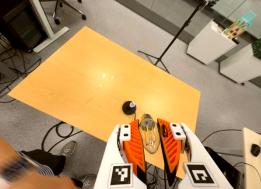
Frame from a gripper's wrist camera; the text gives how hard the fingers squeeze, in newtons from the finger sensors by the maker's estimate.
{"total": 23.8, "left": 26.0, "right": 21.6}